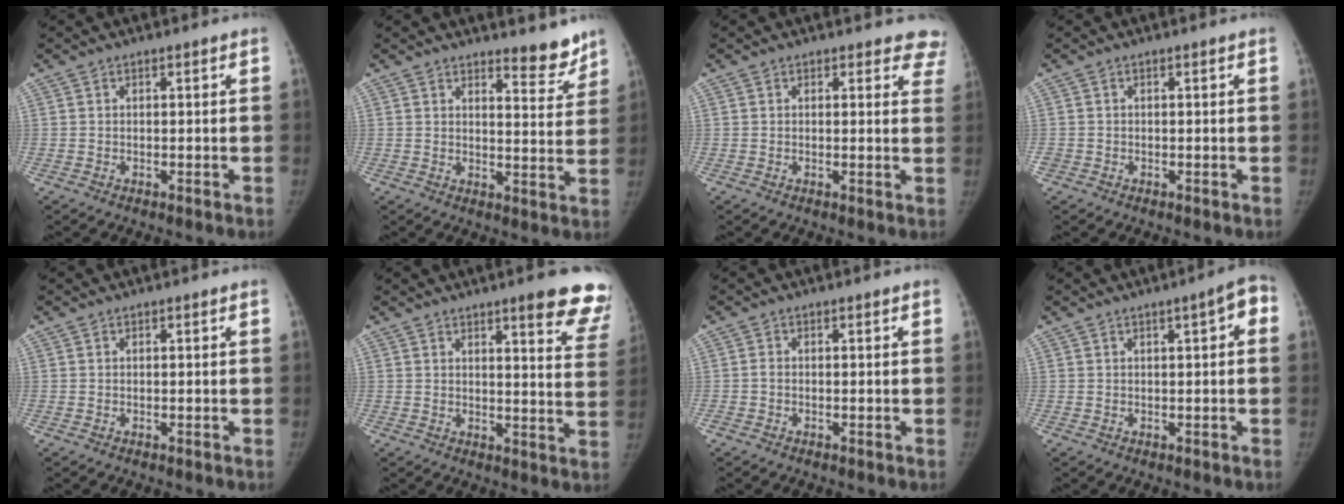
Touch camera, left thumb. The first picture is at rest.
{"total": 6.0, "force": [5.2, 1.6, 2.3], "torque": [-0.005, -0.048, 0.071]}
{"total": 5.9, "force": [5.3, 2.5, 0.6], "torque": [0.044, -0.022, 0.029]}
{"total": 0.9, "force": [-0.3, 0.8, 0.2], "torque": [0.001, 0.001, -0.006]}
{"total": 0.0}
{"total": 13.8, "force": [10.0, 2.5, 9.2], "torque": [-0.073, -0.053, 0.105]}
{"total": 0.6, "force": [-0.3, 0.4, 0.2], "torque": [-0.002, 0.000, -0.008]}
{"total": 4.2, "force": [1.0, 1.0, 4.0], "torque": [-0.045, 0.009, 0.008]}